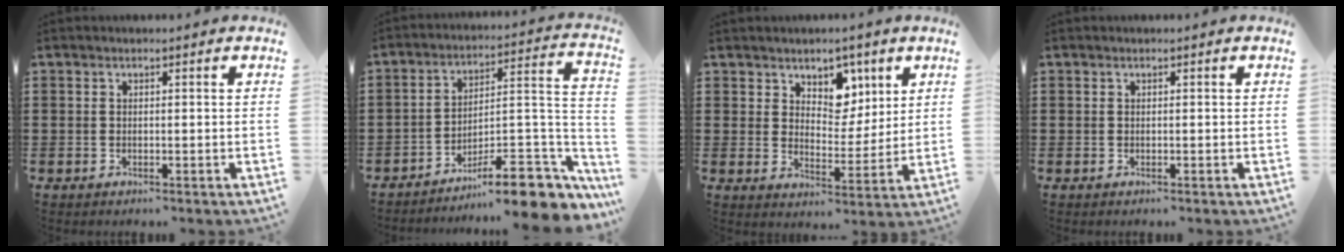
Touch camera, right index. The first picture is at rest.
{"total": 10.9, "force": [-8.3, 2.6, 6.5], "torque": [-0.079, 0.026, -0.152]}
{"total": 5.8, "force": [3.7, 4.3, 1.2], "torque": [-0.036, -0.011, 0.064]}
{"total": 0.0}